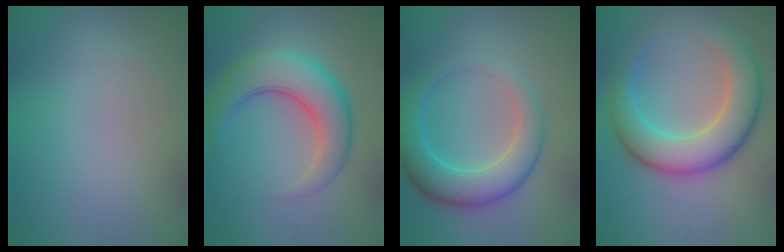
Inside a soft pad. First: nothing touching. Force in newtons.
{"total": 6.2, "press": 6.2, "slide": 0.3}
{"total": 5.6, "press": 5.6, "slide": 0.2}
{"total": 7.5, "press": 7.5, "slide": 0.2}